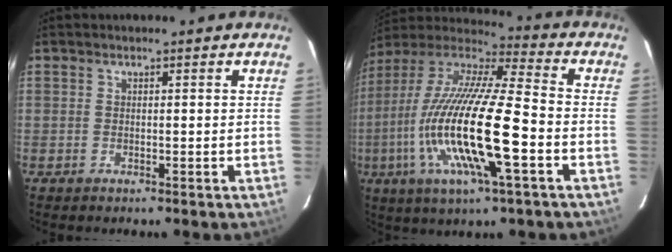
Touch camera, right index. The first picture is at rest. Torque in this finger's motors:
{"motor_torque": [1.48, -0.65, 1.05, 0.21]}